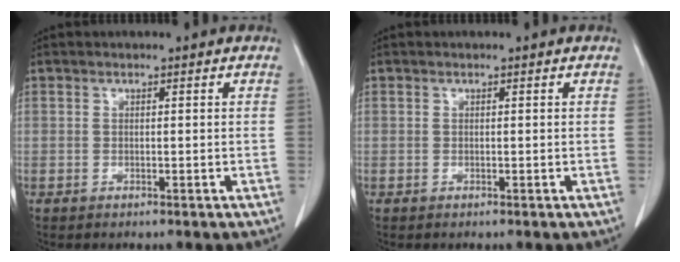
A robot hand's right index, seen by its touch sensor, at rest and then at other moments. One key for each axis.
{"total": 0.0}